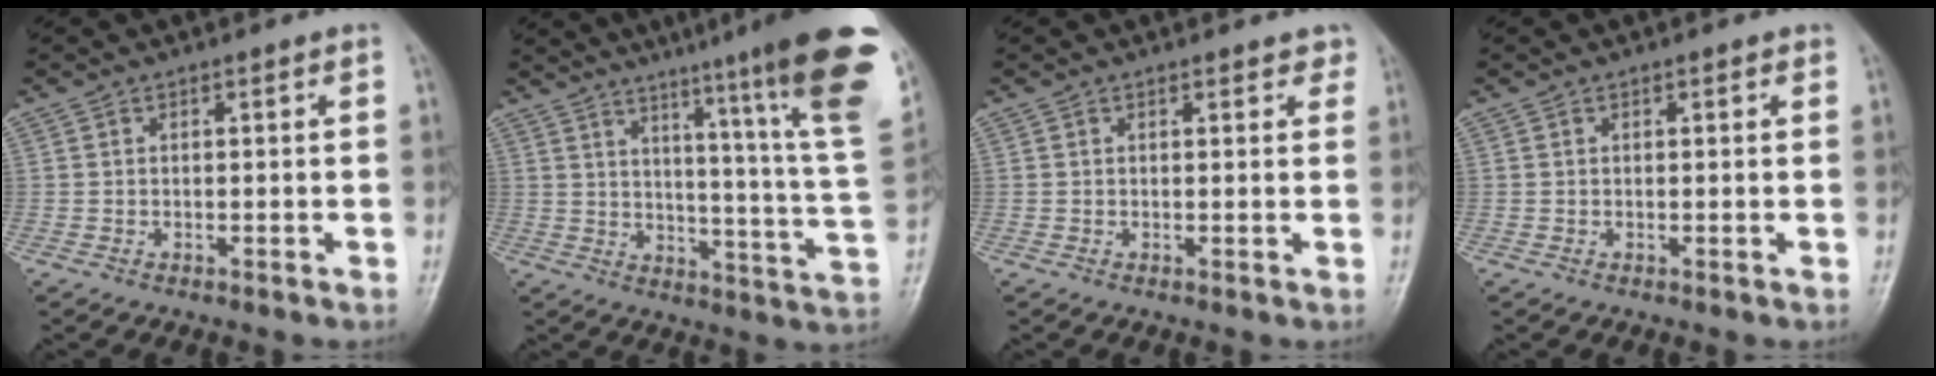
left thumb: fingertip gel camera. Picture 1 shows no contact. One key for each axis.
{"total": 24.7, "fx": 16.8, "fy": 0.6, "fz": 18.0, "tx": -0.223, "ty": -0.108, "tz": 0.217}
{"total": 2.1, "fx": 1.5, "fy": 1.0, "fz": 1.1, "tx": 0.006, "ty": -0.003, "tz": 0.012}
{"total": 0.9, "fx": 0.5, "fy": 0.4, "fz": 0.6, "tx": -0.007, "ty": -0.001, "tz": 0.004}